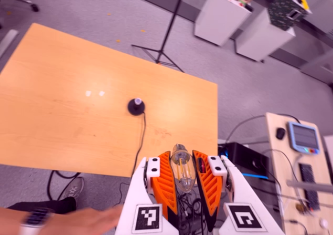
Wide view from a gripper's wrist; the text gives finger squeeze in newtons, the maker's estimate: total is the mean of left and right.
{"total": 21.7, "left": 24.3, "right": 19.0}